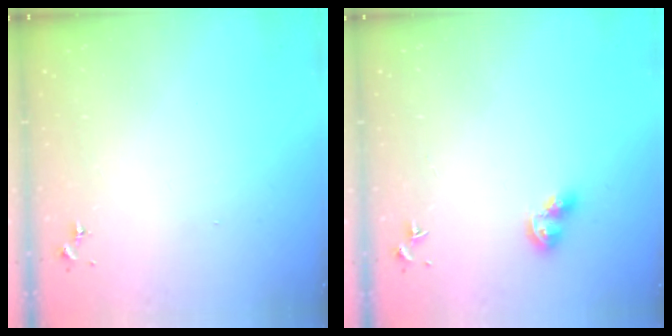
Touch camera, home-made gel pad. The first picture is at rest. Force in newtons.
{"total": 7.9, "press": 7.9, "slide": 0.4}